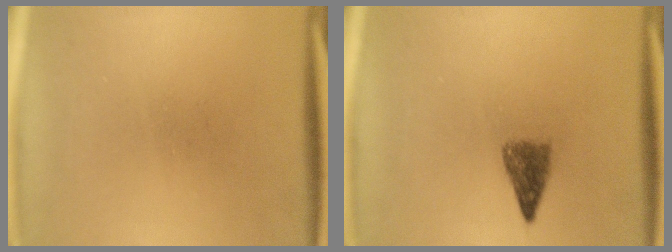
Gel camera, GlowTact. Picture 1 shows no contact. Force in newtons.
{"total": 2.9}